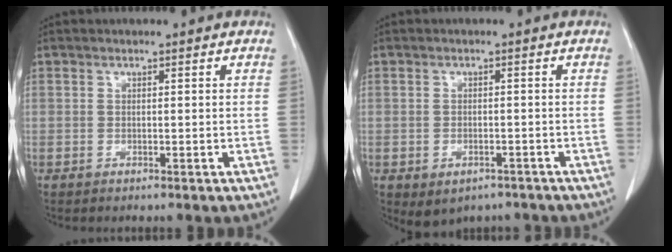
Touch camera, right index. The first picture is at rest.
{"total": 4.9, "force": [-3.3, 3.1, 1.8], "torque": [-0.024, 0.005, -0.039]}